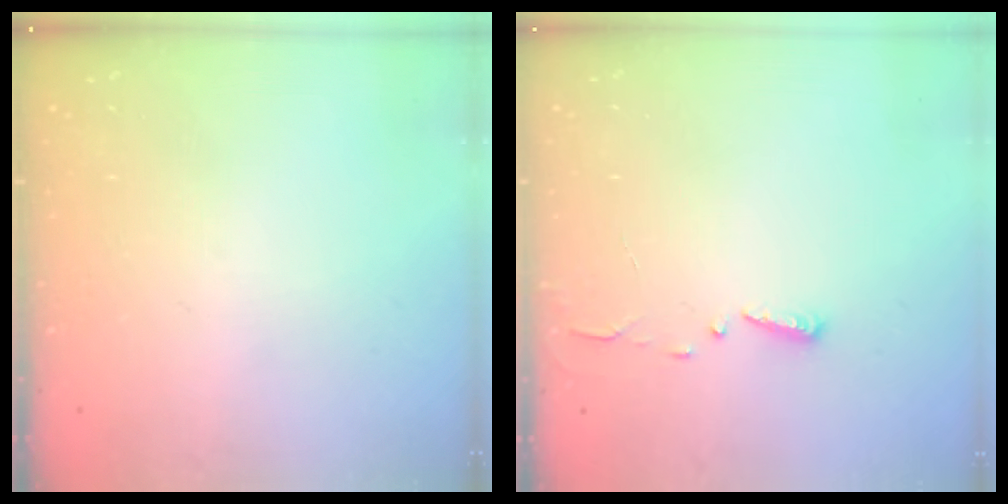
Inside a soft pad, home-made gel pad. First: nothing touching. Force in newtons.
{"total": 3.0, "press": 2.9, "slide": 0.3}